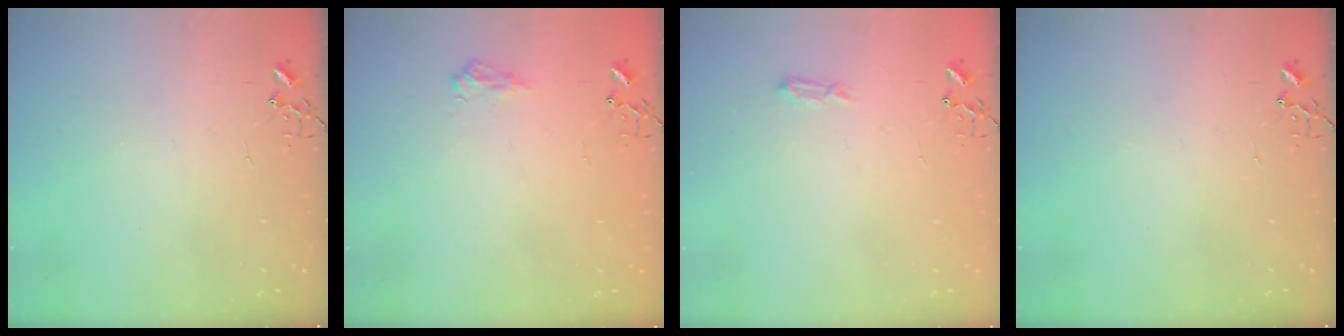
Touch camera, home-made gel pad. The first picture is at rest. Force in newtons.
{"total": 7.4, "press": 7.4, "slide": 0.9}
{"total": 4.0, "press": 4.0, "slide": 0.6}
{"total": 0.0}